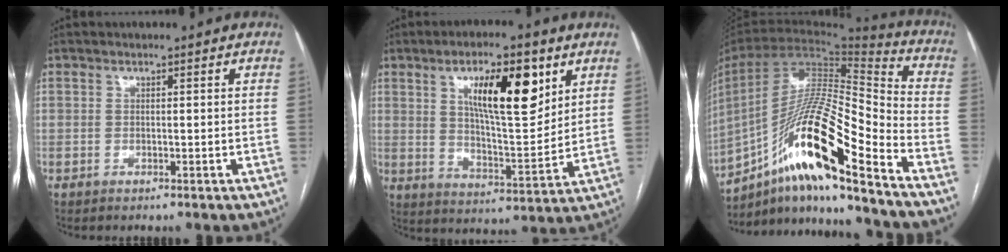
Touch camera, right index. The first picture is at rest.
{"total": 13.8, "force": [6.2, 3.7, 11.8], "torque": [-0.192, 0.001, 0.106]}
{"total": 21.4, "force": [-13.1, 1.7, 16.9], "torque": [-0.320, -0.001, -0.236]}